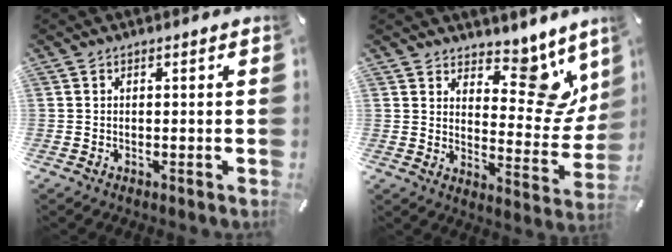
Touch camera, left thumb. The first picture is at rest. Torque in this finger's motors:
{"motor_torque": [0.74, -0.09, 0.28, -0.05, 0.05]}